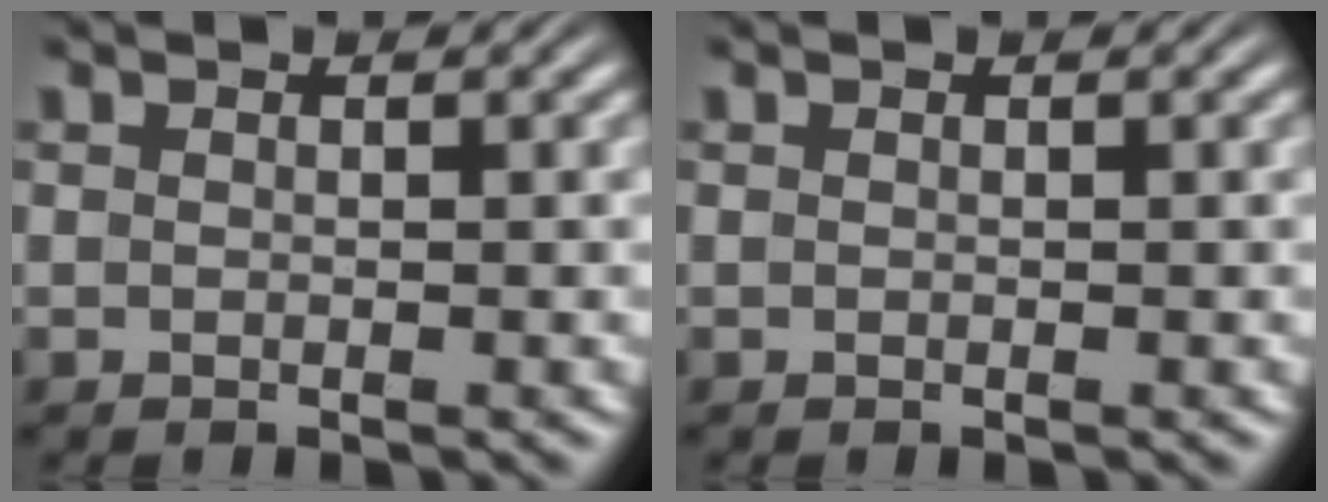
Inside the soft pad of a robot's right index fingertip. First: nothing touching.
{"total": 0.0}